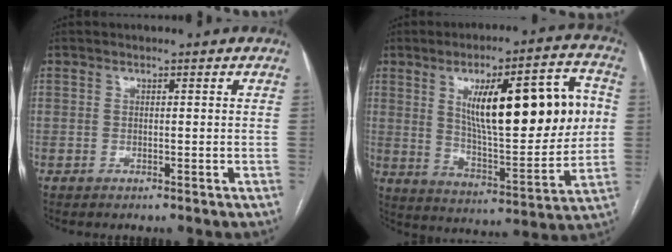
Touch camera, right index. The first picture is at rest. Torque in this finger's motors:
{"motor_torque": [1.82, 0.32, 0.71, 0.21]}